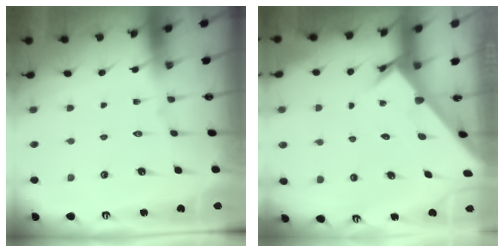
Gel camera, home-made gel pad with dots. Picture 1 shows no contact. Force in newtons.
{"total": 2.3, "press": 2.3, "slide": 0.2}